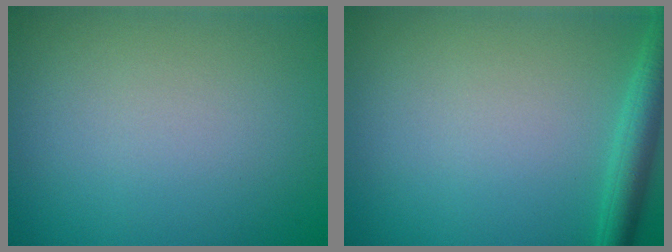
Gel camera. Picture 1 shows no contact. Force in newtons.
{"total": 3.0, "press": 3.0, "slide": 0.2}